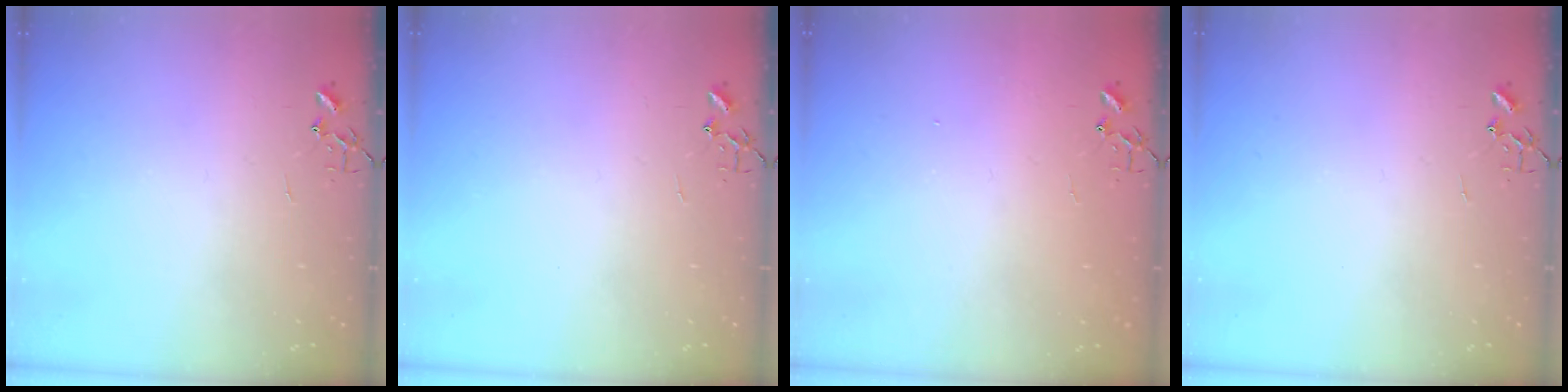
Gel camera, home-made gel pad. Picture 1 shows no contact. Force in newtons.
{"total": 0.0}
{"total": 1.1, "press": 1.1, "slide": 0.1}
{"total": 0.0}